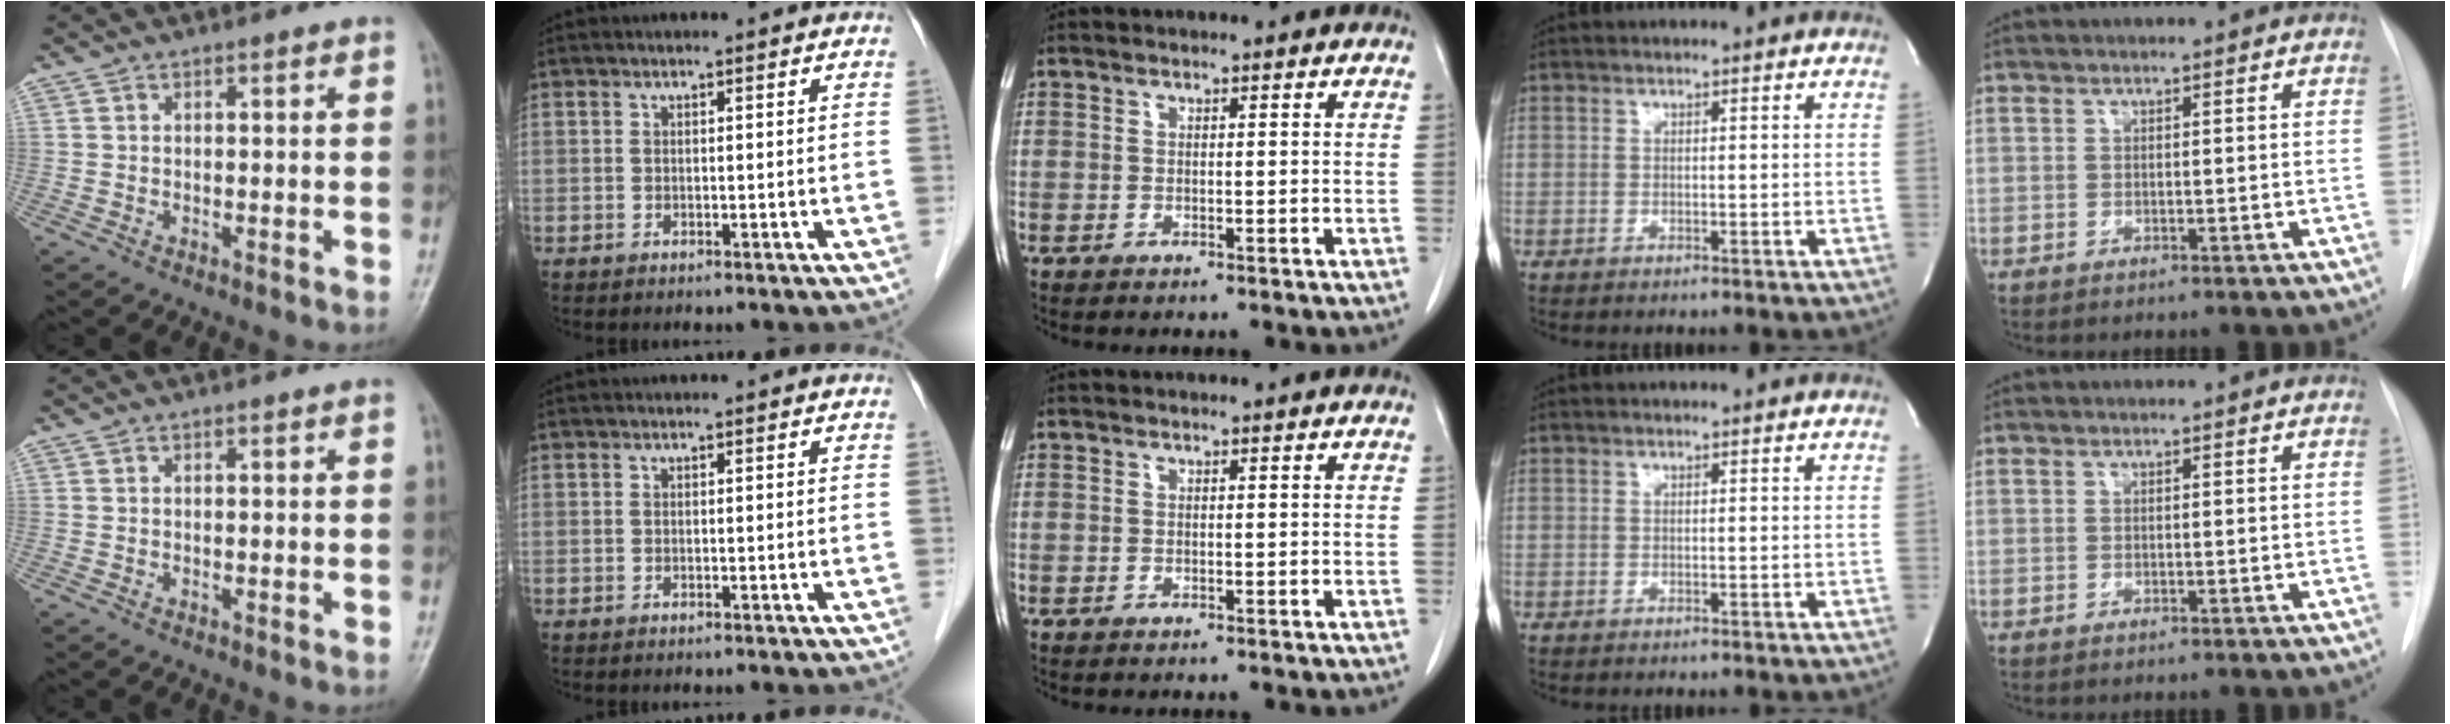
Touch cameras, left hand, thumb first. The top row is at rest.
{}